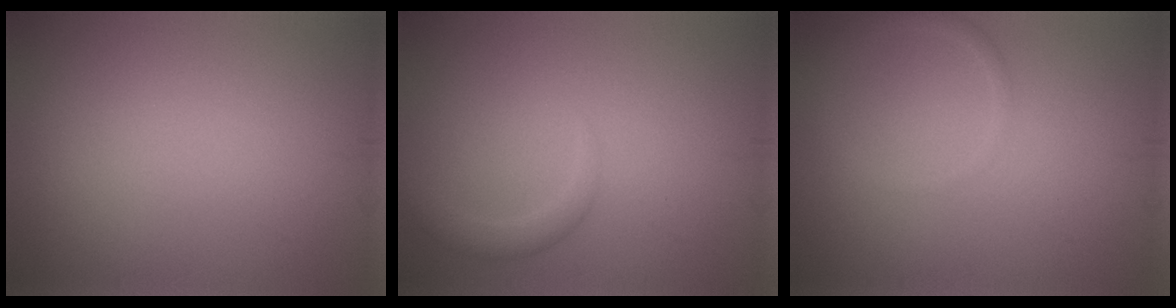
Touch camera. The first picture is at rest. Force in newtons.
{"total": 1.8, "press": 1.8, "slide": 0.2}
{"total": 1.4, "press": 1.4, "slide": 0.1}